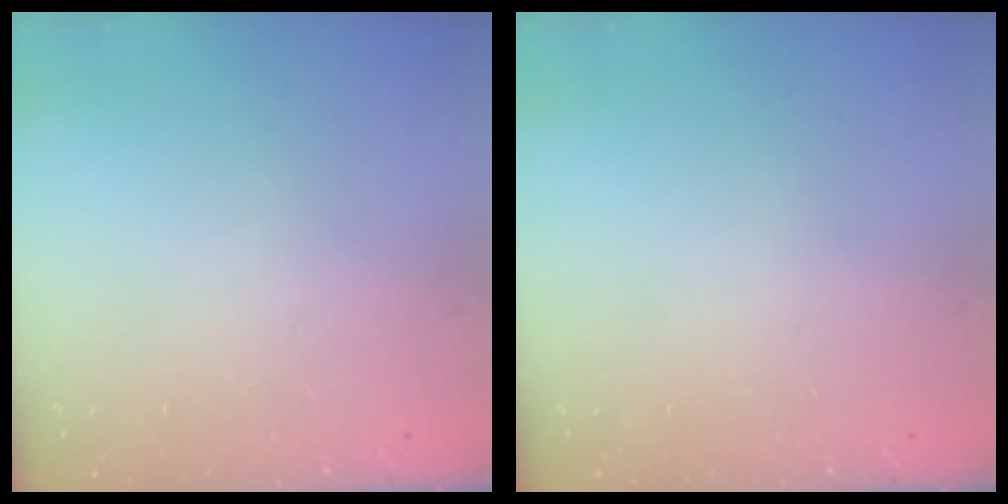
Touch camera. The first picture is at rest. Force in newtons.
{"total": 0.0}